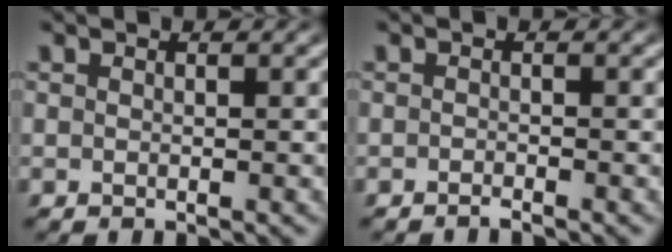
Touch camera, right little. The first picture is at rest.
{"total": 1.0, "force": [-0.9, -0.4, 0.0], "torque": [-0.004, -0.005, -0.014]}